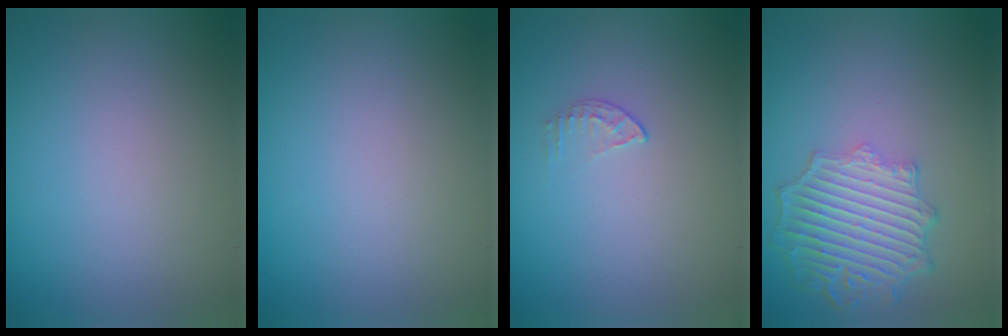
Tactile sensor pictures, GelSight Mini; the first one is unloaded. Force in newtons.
{"total": 0.0}
{"total": 0.8, "press": 0.6, "slide": 0.6}
{"total": 6.5, "press": 5.0, "slide": 4.1}